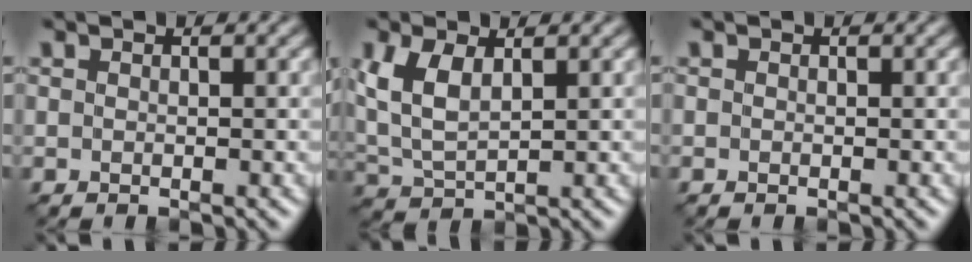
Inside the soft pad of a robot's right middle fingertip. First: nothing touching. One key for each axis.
{"total": 4.7, "fx": 1.7, "fy": 2.3, "fz": 3.8, "tx": -0.093, "ty": 0.007, "tz": 0.037}
{"total": 0.0}